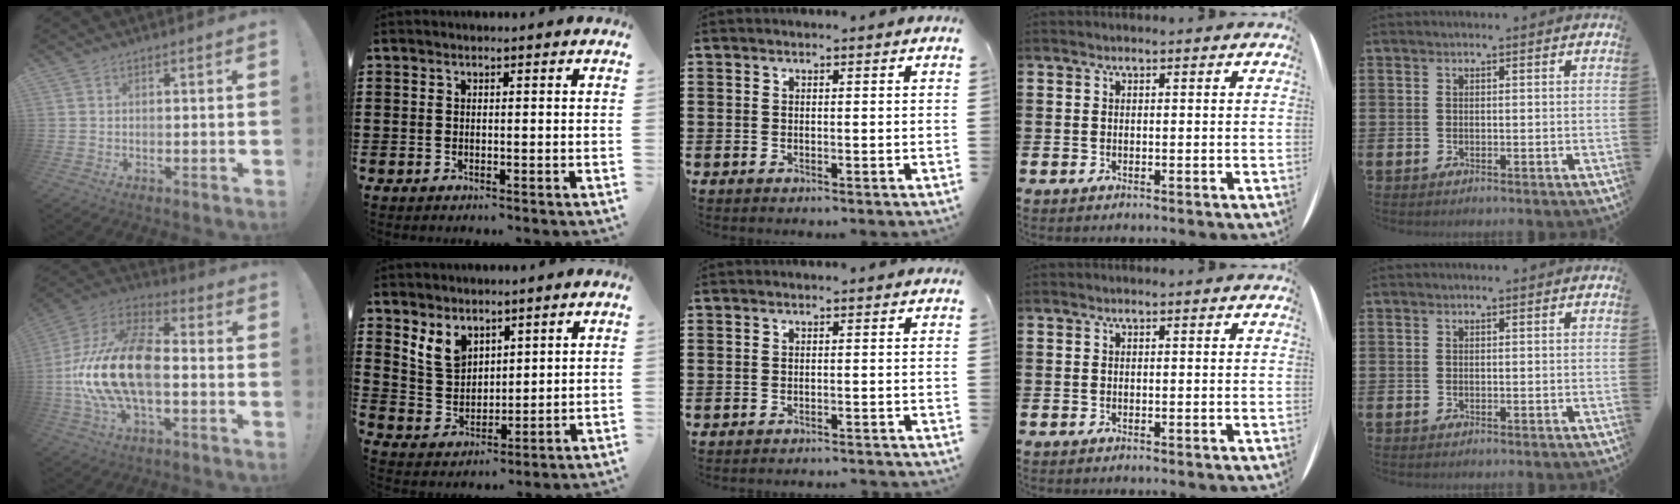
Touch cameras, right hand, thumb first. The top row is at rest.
{"thumb": {"total": 21.6, "force": [-2.5, 11.5, 18.1], "torque": [-0.353, 0.026, -0.034]}, "index": {"total": 5.7, "force": [3.9, 3.6, 2.1], "torque": [-0.062, 0.003, 0.076]}, "middle": {"total": 1.2, "force": [-1.2, -0.2, 0.1], "torque": [-0.006, 0.000, -0.023]}}